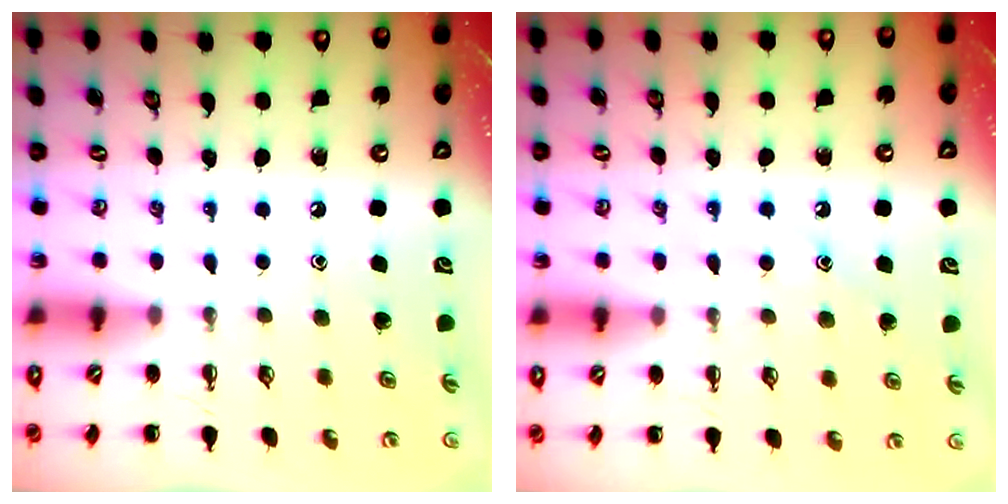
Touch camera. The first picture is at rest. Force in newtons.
{"total": 7.7, "press": 7.6, "slide": 1.2}